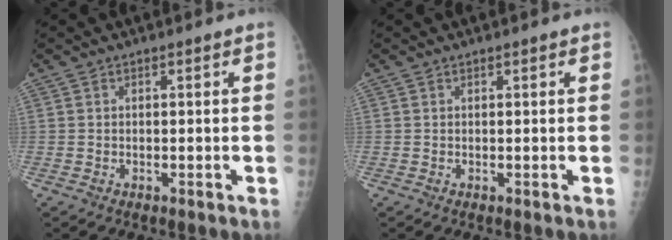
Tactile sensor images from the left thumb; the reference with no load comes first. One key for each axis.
{"total": 0.6, "fx": 0.3, "fy": 0.1, "fz": 0.5, "tx": -0.006, "ty": 0.000, "tz": 0.003}